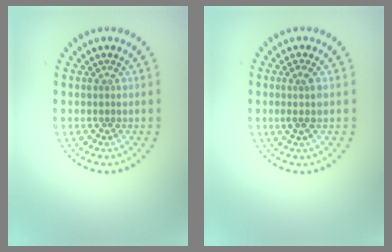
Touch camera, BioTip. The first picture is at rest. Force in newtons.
{"total": 1.6, "press": 1.3, "slide": 0.9}